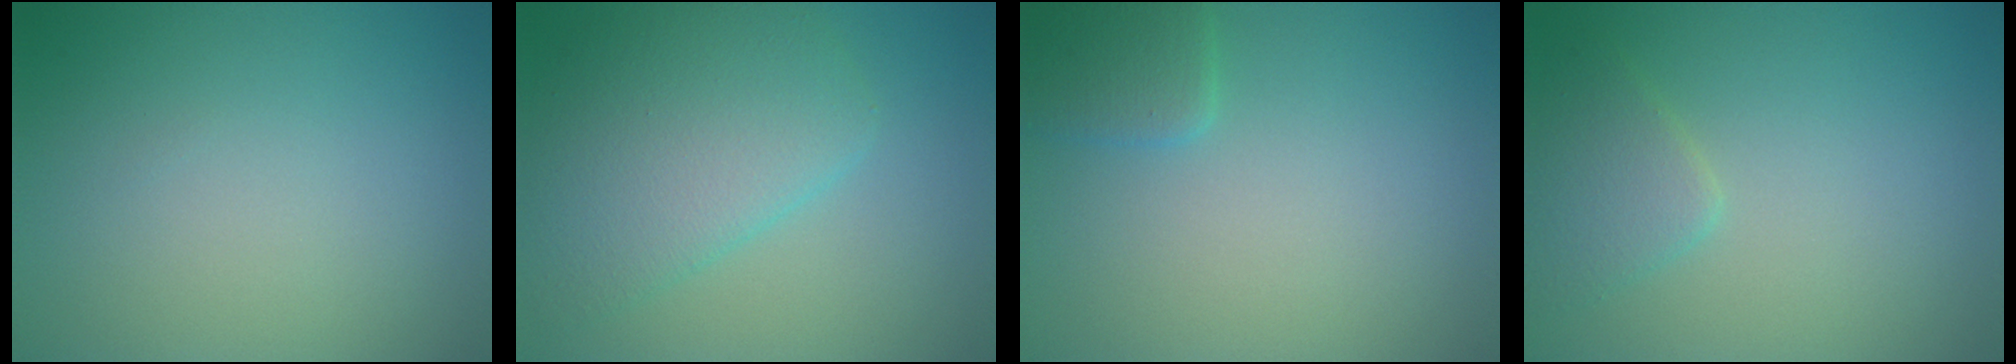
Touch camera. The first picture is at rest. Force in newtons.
{"total": 6.1, "press": 6.1, "slide": 0.1}
{"total": 2.1, "press": 2.1, "slide": 0.1}
{"total": 2.3, "press": 2.3, "slide": 0.1}